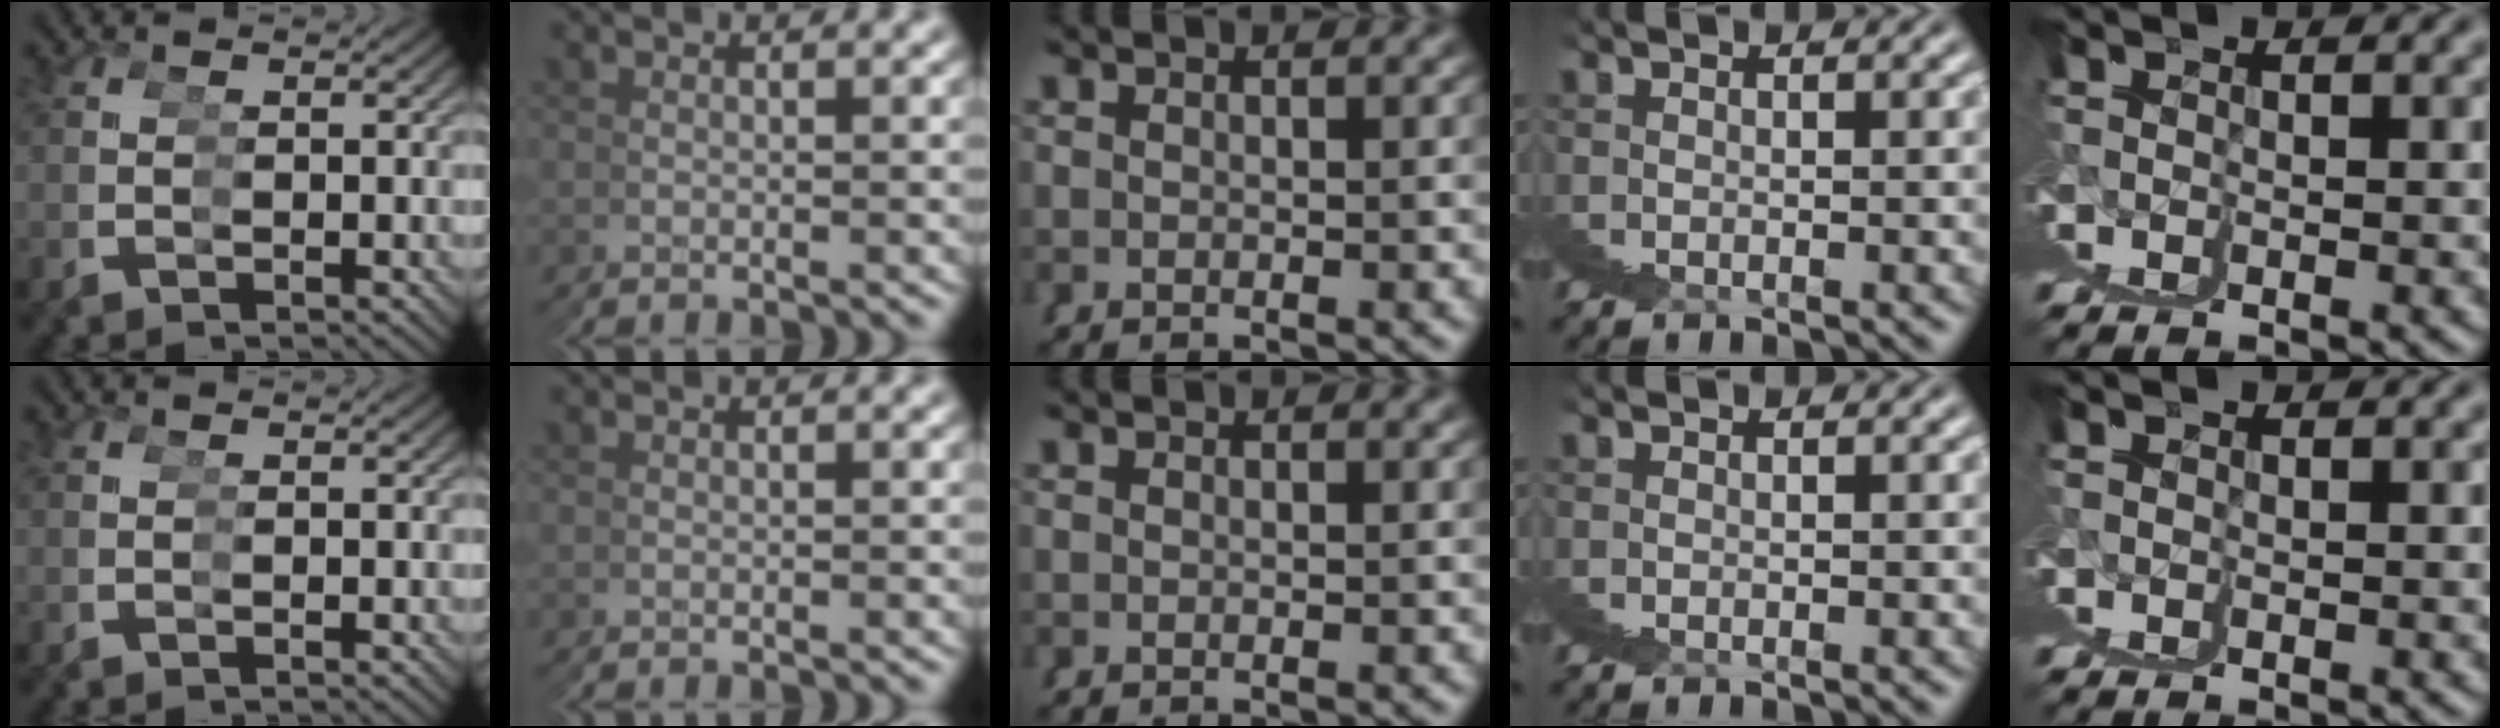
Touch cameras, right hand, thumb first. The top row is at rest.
{}